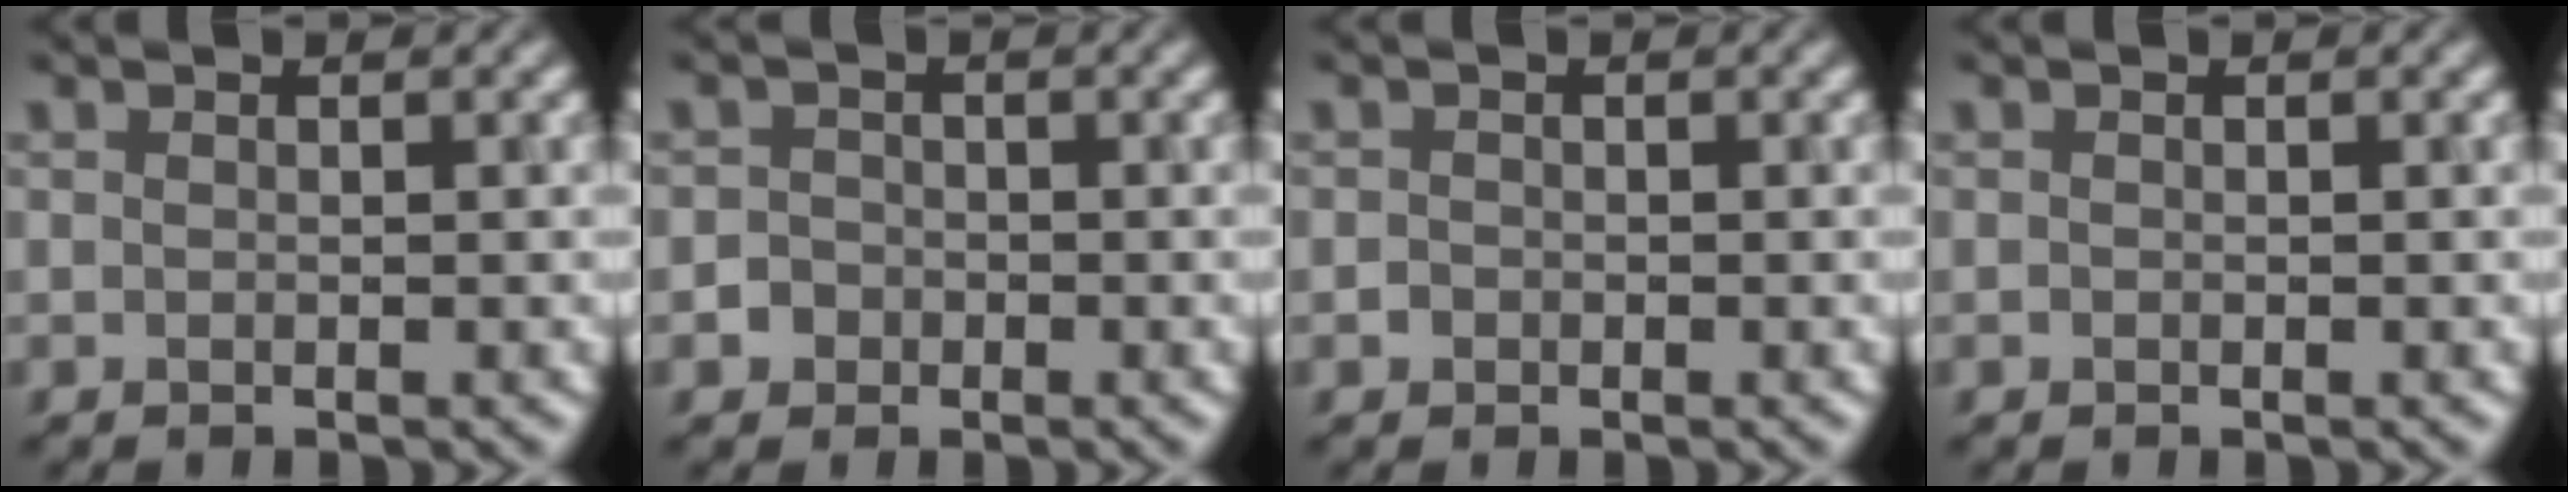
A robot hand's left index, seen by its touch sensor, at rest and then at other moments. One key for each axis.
{"total": 2.1, "fx": -0.9, "fy": 1.9, "fz": 0.3, "tx": 0.017, "ty": 0.008, "tz": -0.026}
{"total": 0.7, "fx": -0.4, "fy": 0.6, "fz": 0.1, "tx": 0.004, "ty": -0.001, "tz": -0.010}
{"total": 0.0}